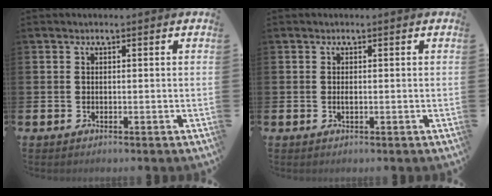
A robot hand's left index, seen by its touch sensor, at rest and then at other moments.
{"total": 0.6, "force": [-0.1, 0.2, 0.5], "torque": [-0.017, 0.002, 0.000]}